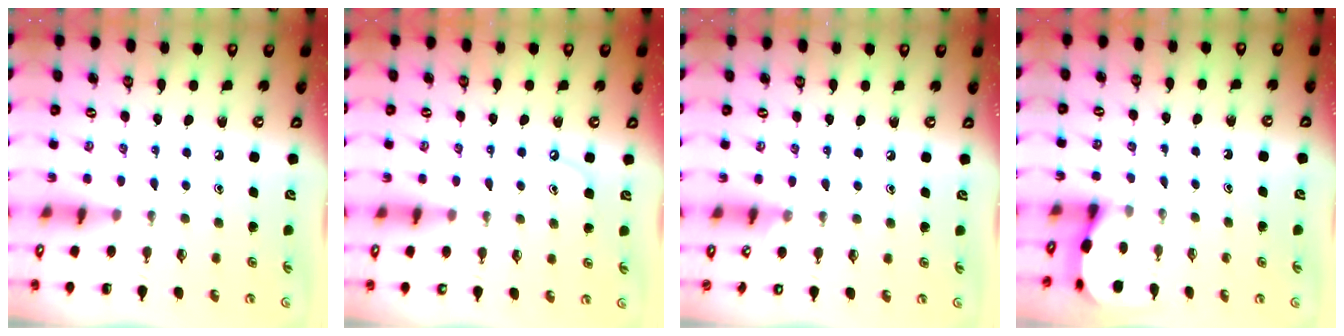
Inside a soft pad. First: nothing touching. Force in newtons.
{"total": 3.4, "press": 3.4, "slide": 0.3}
{"total": 2.9, "press": 2.9, "slide": 0.4}
{"total": 2.6, "press": 2.6, "slide": 0.2}